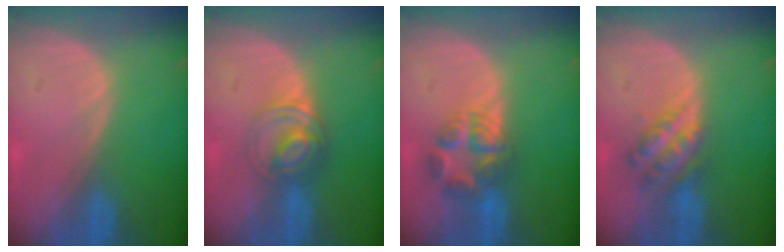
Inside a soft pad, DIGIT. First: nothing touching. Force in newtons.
{"total": 6.1, "press": 5.4, "slide": 2.8}
{"total": 6.0, "press": 5.9, "slide": 0.8}
{"total": 6.0, "press": 5.2, "slide": 3.1}